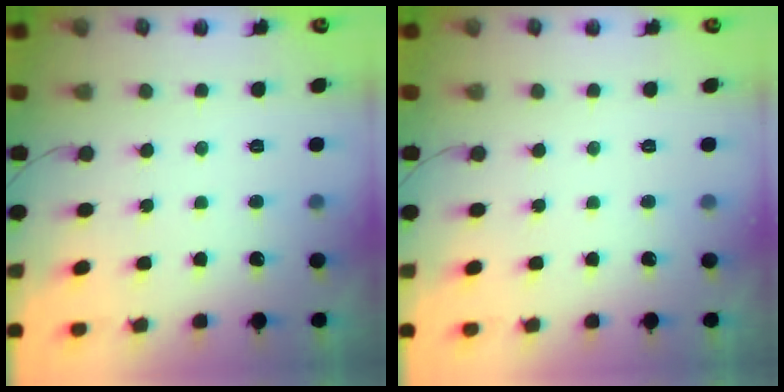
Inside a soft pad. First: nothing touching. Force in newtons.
{"total": 0.0}